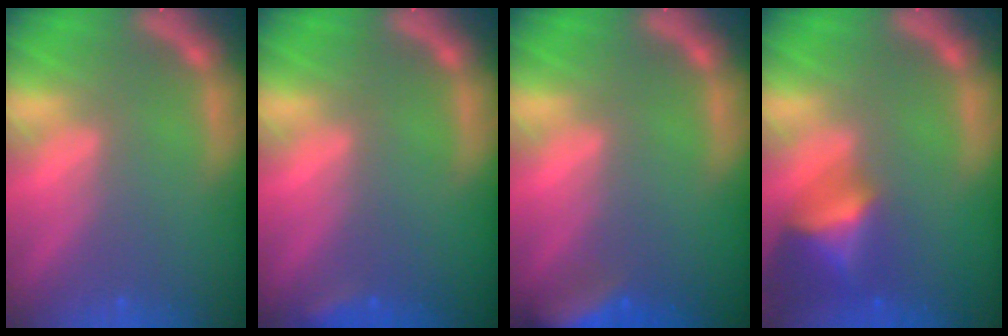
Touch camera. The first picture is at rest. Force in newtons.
{"total": 1.4}
{"total": 5.5}
{"total": 5.5}